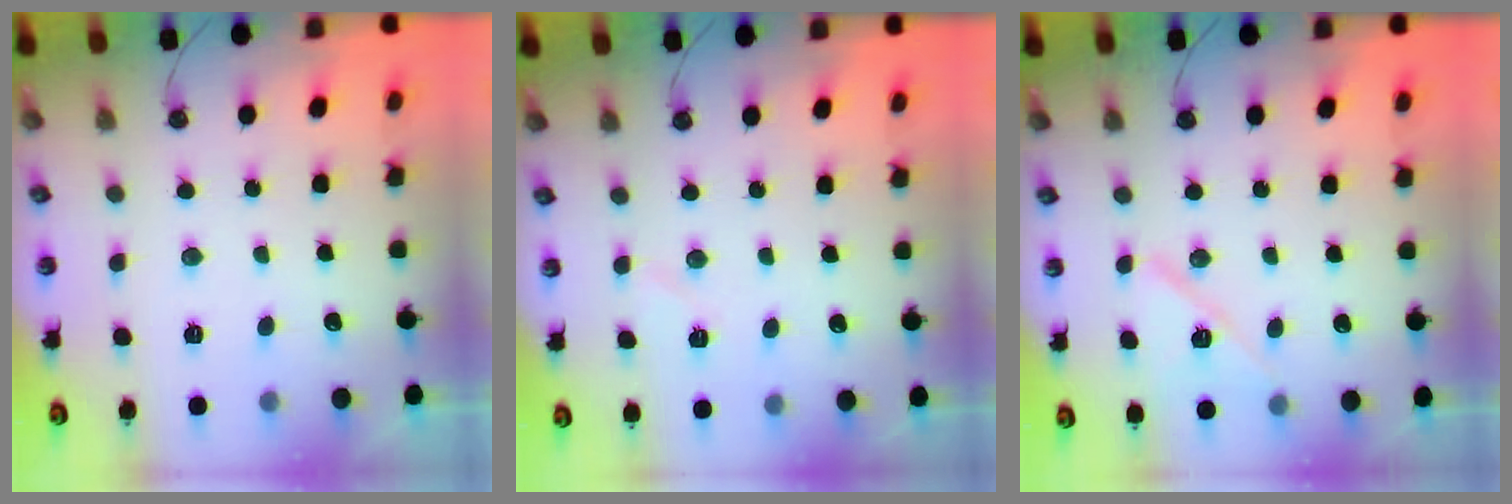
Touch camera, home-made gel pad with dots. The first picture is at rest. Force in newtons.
{"total": 4.4, "press": 4.3, "slide": 0.9}
{"total": 10.5, "press": 10.5, "slide": 0.7}